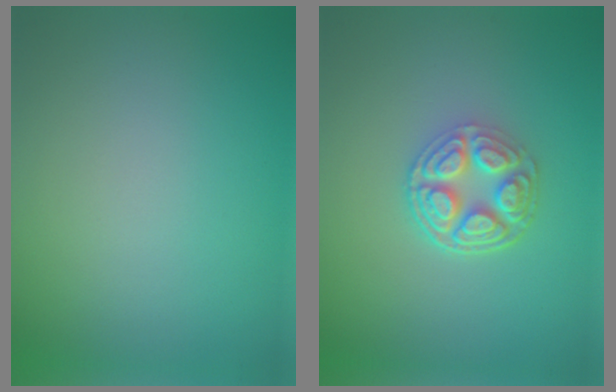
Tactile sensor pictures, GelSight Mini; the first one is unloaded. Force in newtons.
{"total": 4.8, "press": 3.6, "slide": 3.2}